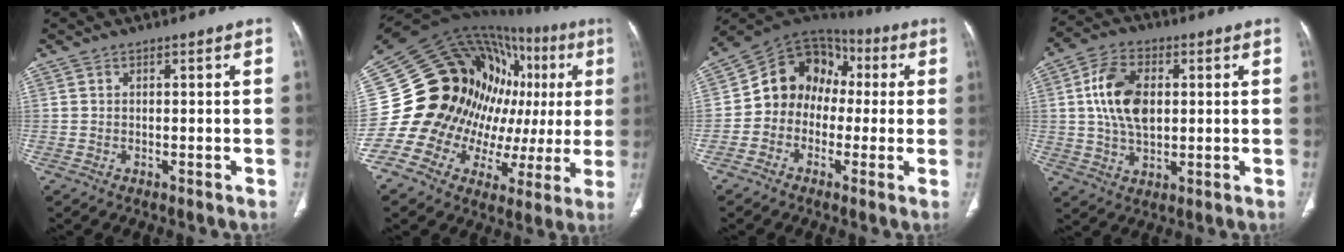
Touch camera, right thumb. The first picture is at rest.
{"total": 28.5, "force": [2.4, 18.8, 21.3], "torque": [-0.276, 0.054, 0.043]}
{"total": 13.2, "force": [-0.4, 11.3, 6.8], "torque": [-0.067, 0.046, -0.025]}
{"total": 11.4, "force": [1.6, 7.2, 8.8], "torque": [-0.154, 0.002, 0.029]}